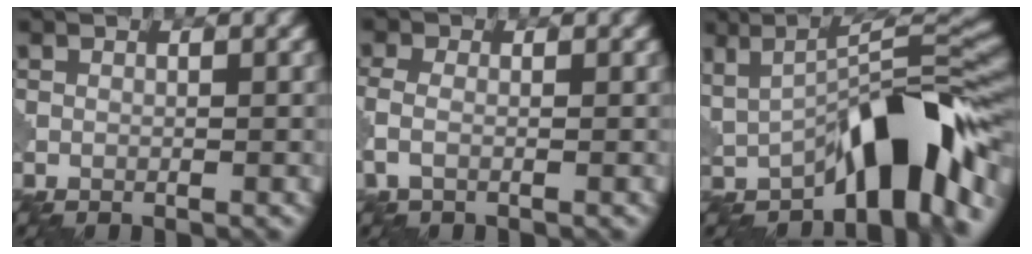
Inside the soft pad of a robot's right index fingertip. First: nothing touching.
{"total": 2.1, "force": [-0.6, 1.0, 1.7], "torque": [-0.047, -0.002, -0.021]}
{"total": 10.1, "force": [-3.1, 3.3, 9.0], "torque": [-0.107, 0.015, -0.056]}